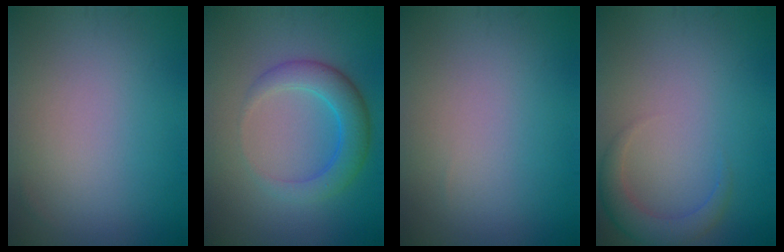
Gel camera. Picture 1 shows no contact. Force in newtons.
{"total": 4.2, "press": 4.2, "slide": 0.1}
{"total": 0.0}
{"total": 2.7, "press": 2.7, "slide": 0.2}